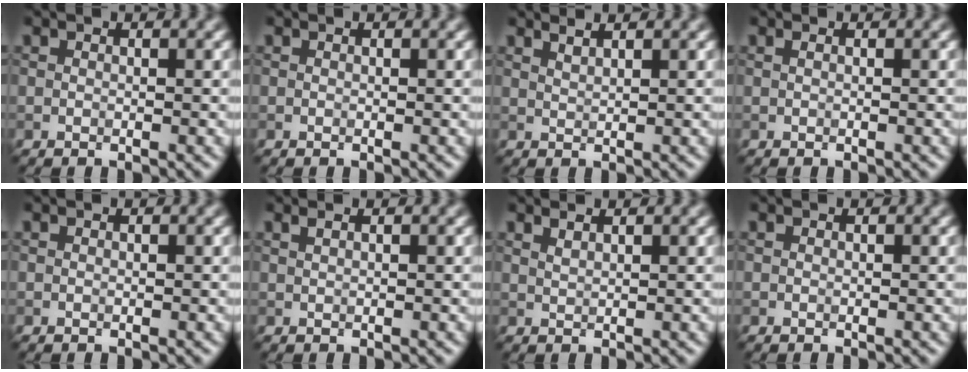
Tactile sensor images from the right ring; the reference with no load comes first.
{"total": 0.0}
{"total": 1.6, "force": [1.3, 0.5, 0.8], "torque": [-0.003, 0.003, 0.013]}
{"total": 0.5, "force": [0.1, 0.2, 0.5], "torque": [-0.009, 0.003, 0.000]}
{"total": 0.0}
{"total": 0.9, "force": [0.6, 0.3, 0.5], "torque": [-0.009, 0.000, 0.007]}
{"total": 1.2, "force": [1.0, 0.4, 0.6], "torque": [-0.007, 0.002, 0.013]}
{"total": 0.0}